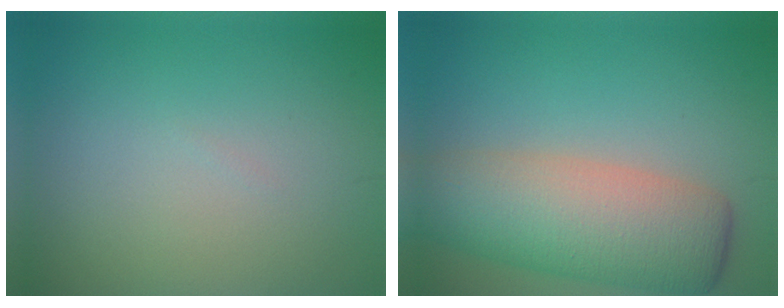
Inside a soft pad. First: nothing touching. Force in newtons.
{"total": 9.0, "press": 9.0, "slide": 0.4}